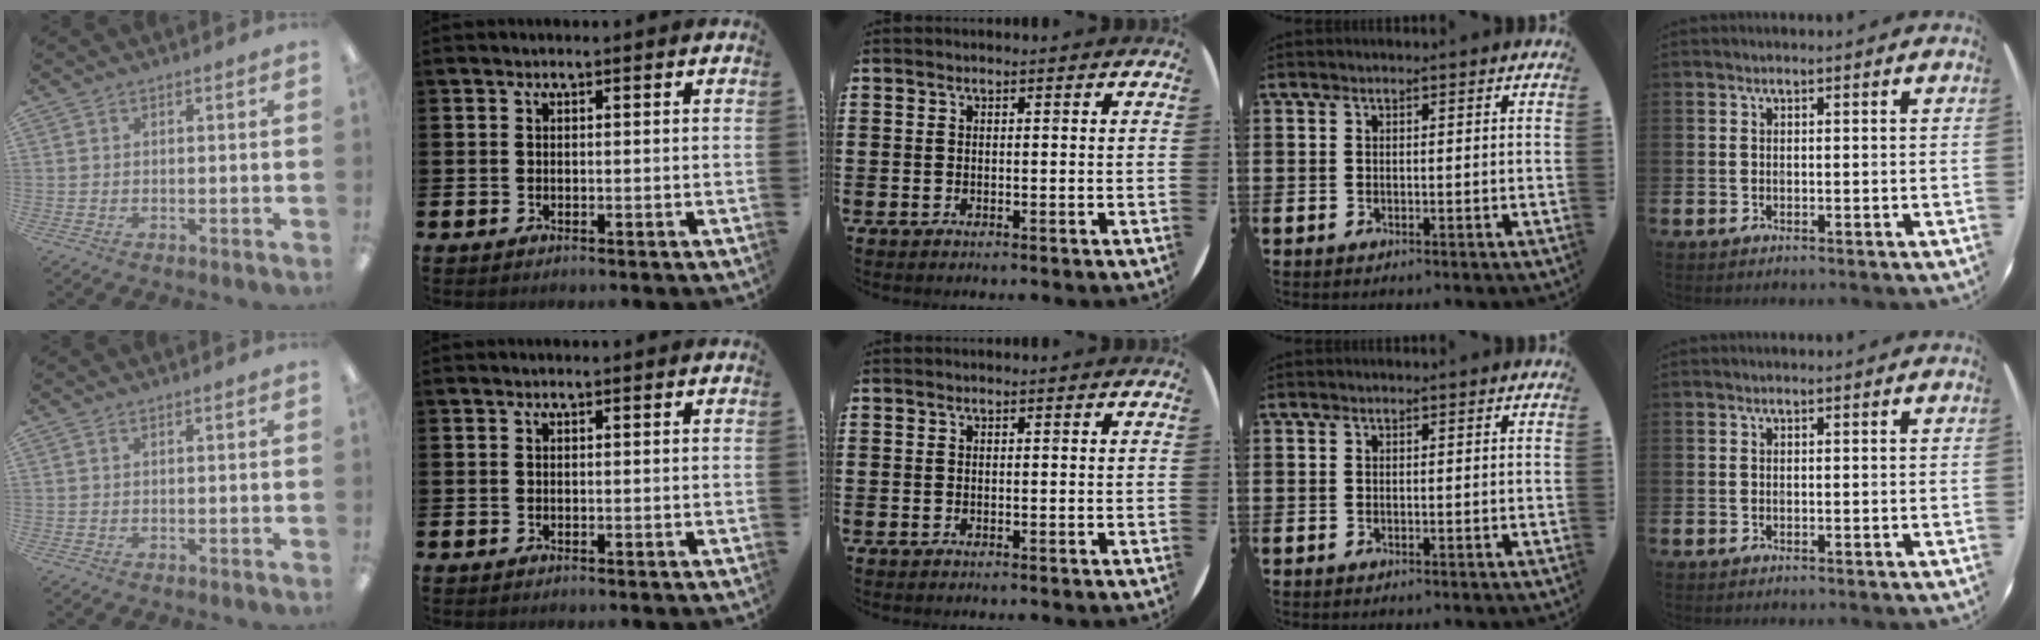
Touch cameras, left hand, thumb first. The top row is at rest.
{}